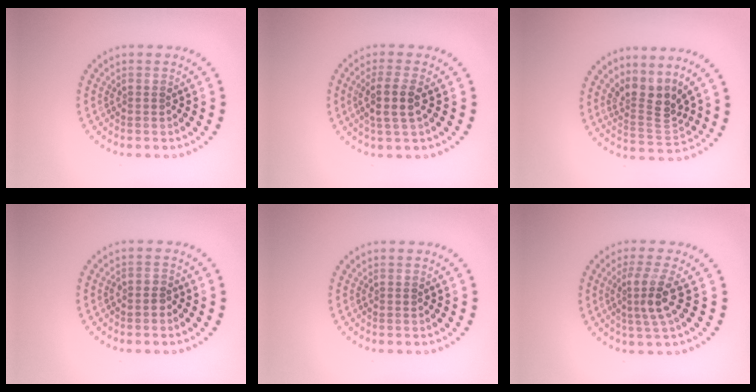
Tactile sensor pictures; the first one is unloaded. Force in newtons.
{"total": 2.8, "press": 2.4, "slide": 1.4}
{"total": 3.4, "press": 2.4, "slide": 2.4}
{"total": 1.0, "press": 0.7, "slide": 0.6}
{"total": 0.0}
{"total": 3.0, "press": 2.2, "slide": 2.1}